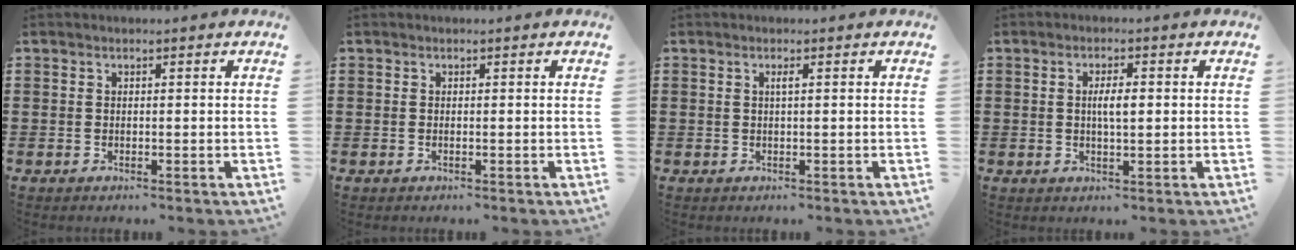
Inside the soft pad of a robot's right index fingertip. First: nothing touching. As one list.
[{"total": 0.0}, {"total": 0.8, "force": [0.2, -0.1, 0.8], "torque": [-0.015, -0.002, 0.003]}, {"total": 3.1, "force": [0.1, 0.9, 3.0], "torque": [-0.056, 0.000, -0.001]}]